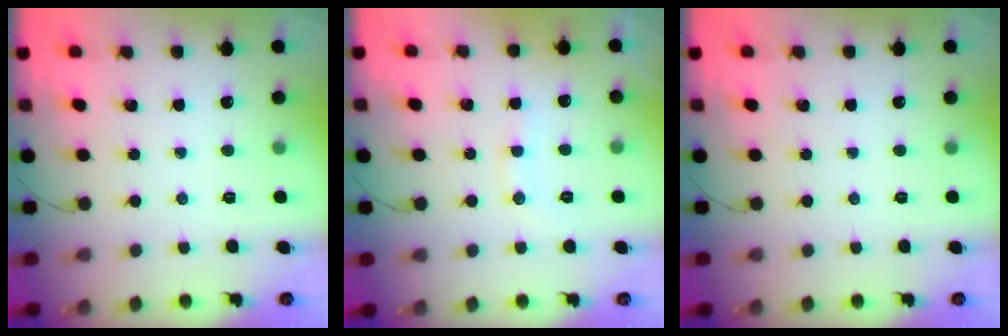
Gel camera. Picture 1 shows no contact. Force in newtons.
{"total": 7.9, "press": 7.9, "slide": 1.0}
{"total": 0.0}